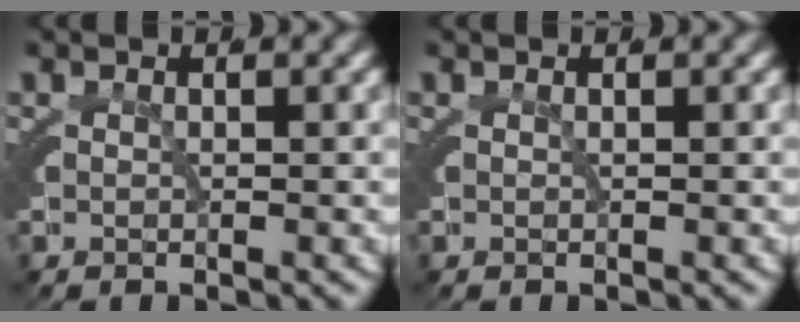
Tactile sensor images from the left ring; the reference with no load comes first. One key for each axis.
{"total": 0.0}